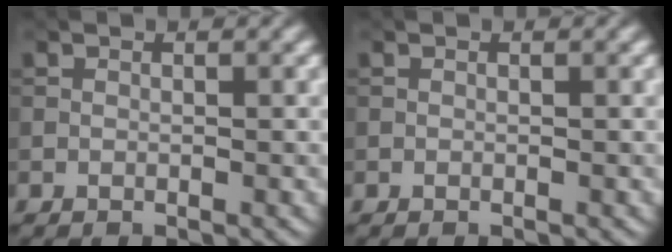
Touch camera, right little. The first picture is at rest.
{"total": 0.0}